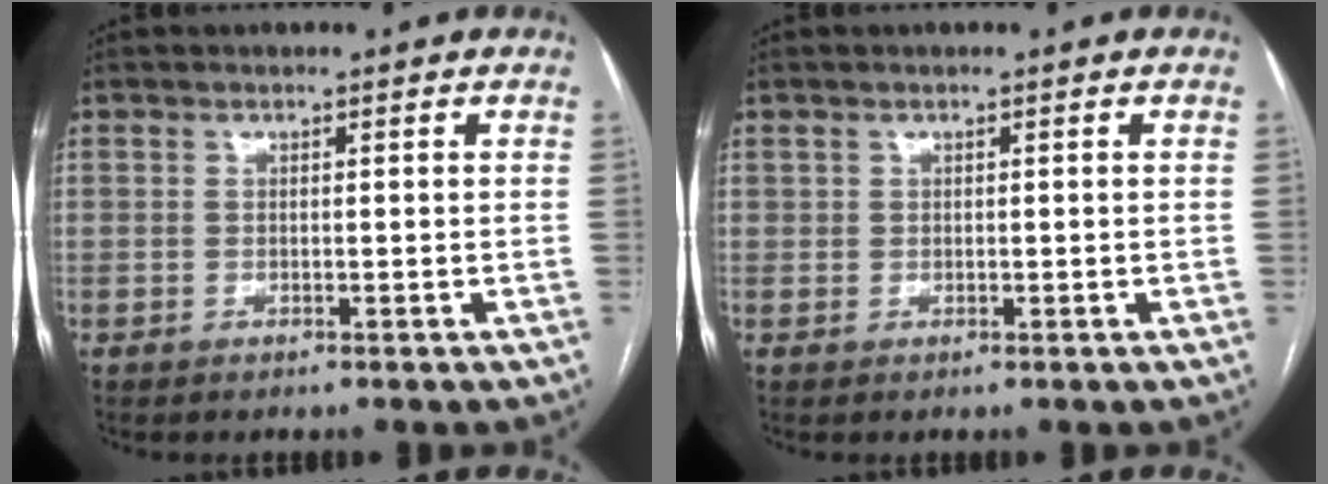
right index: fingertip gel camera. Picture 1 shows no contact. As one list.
[{"total": 0.6, "force": [0.3, 0.5, 0.1], "torque": [0.003, 0.002, 0.004]}]